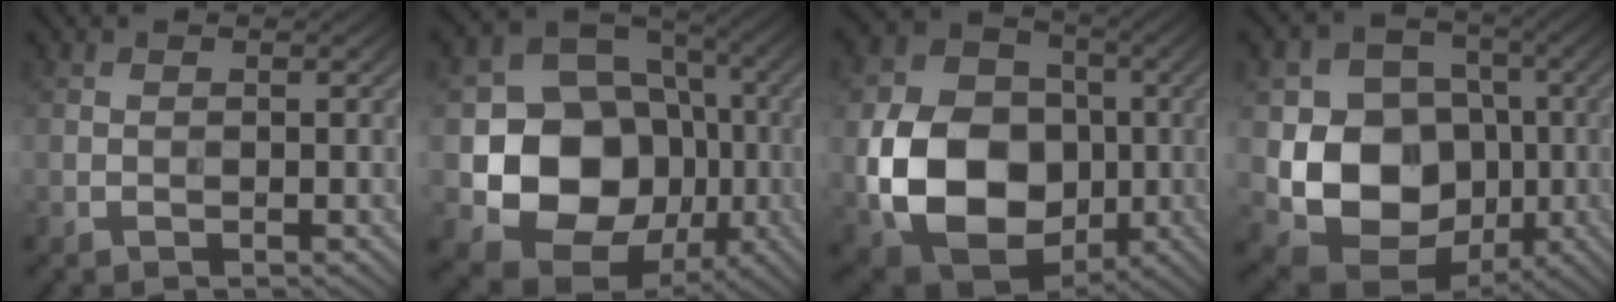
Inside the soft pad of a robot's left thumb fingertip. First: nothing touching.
{"total": 14.1, "force": [-2.2, 11.7, 7.5], "torque": [-0.137, -0.034, -0.041]}
{"total": 14.7, "force": [-2.3, 11.4, 9.0], "torque": [-0.193, -0.020, -0.044]}
{"total": 12.5, "force": [-1.8, 10.2, 6.9], "torque": [-0.140, -0.018, -0.042]}